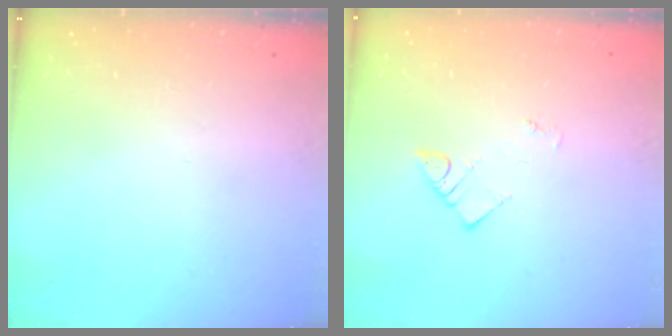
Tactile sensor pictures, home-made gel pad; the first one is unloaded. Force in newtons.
{"total": 3.7, "press": 3.6, "slide": 0.6}